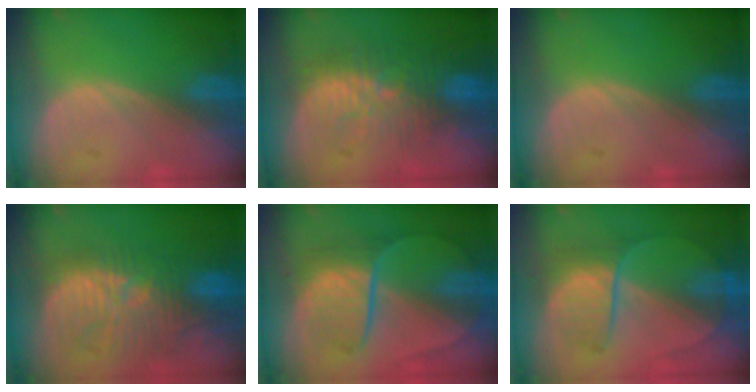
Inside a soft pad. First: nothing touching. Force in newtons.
{"total": 9.3, "press": 9.1, "slide": 2.1}
{"total": 0.0}
{"total": 11.4, "press": 11.2, "slide": 2.4}
{"total": 8.9, "press": 7.5, "slide": 4.7}
{"total": 6.9, "press": 6.6, "slide": 1.7}